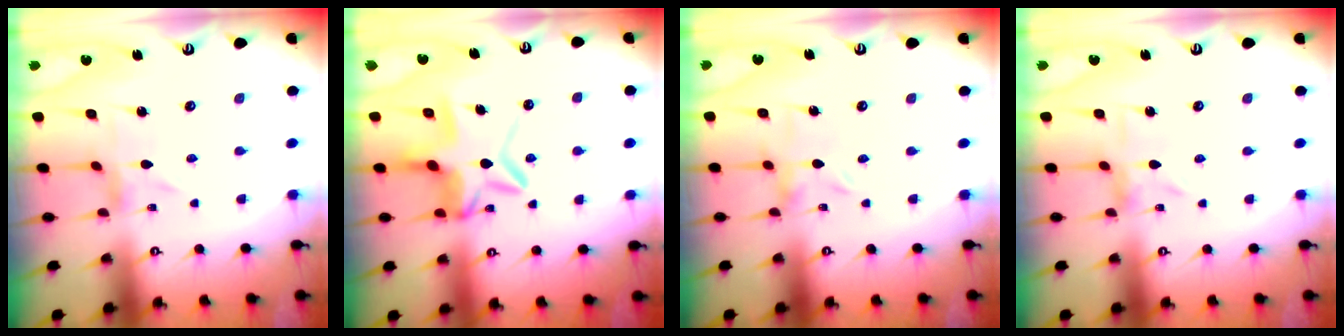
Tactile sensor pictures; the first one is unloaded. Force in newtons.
{"total": 11.1, "press": 11.0, "slide": 1.2}
{"total": 0.0}
{"total": 1.6, "press": 1.6, "slide": 0.2}